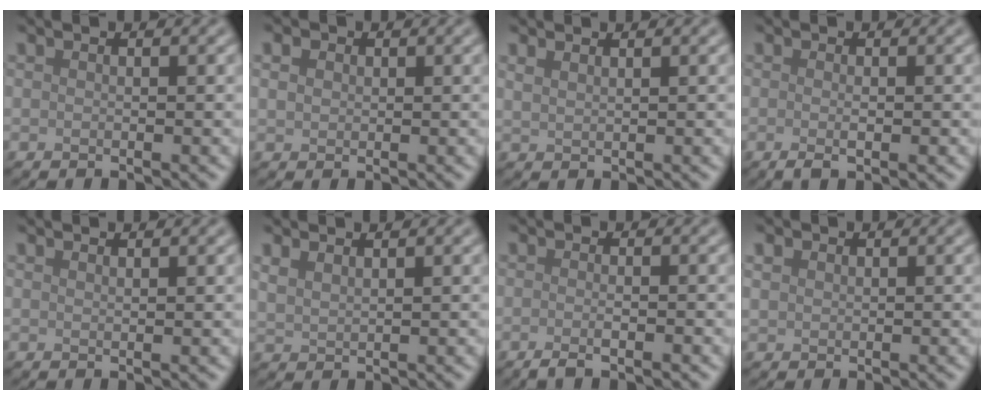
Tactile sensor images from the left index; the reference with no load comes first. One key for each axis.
{"total": 1.3, "fx": 0.4, "fy": 1.1, "fz": 0.5, "tx": -0.010, "ty": 0.003, "tz": 0.006}
{"total": 1.2, "fx": 1.0, "fy": 0.4, "fz": 0.5, "tx": -0.011, "ty": 0.002, "tz": 0.018}
{"total": 1.7, "fx": -0.4, "fy": 0.3, "fz": 1.6, "tx": -0.026, "ty": -0.004, "tz": -0.008}
{"total": 1.0, "fx": 0.8, "fy": 0.3, "fz": 0.5, "tx": 0.001, "ty": 0.000, "tz": 0.008}
{"total": 1.5, "fx": 1.4, "fy": 0.4, "fz": 0.6, "tx": -0.017, "ty": 0.004, "tz": 0.031}
{"total": 2.2, "fx": -1.0, "fy": 0.6, "fz": 1.9, "tx": -0.022, "ty": 0.000, "tz": -0.022}
{"total": 1.0, "fx": 0.6, "fy": 0.7, "fz": 0.3, "tx": -0.006, "ty": 0.003, "tz": 0.012}